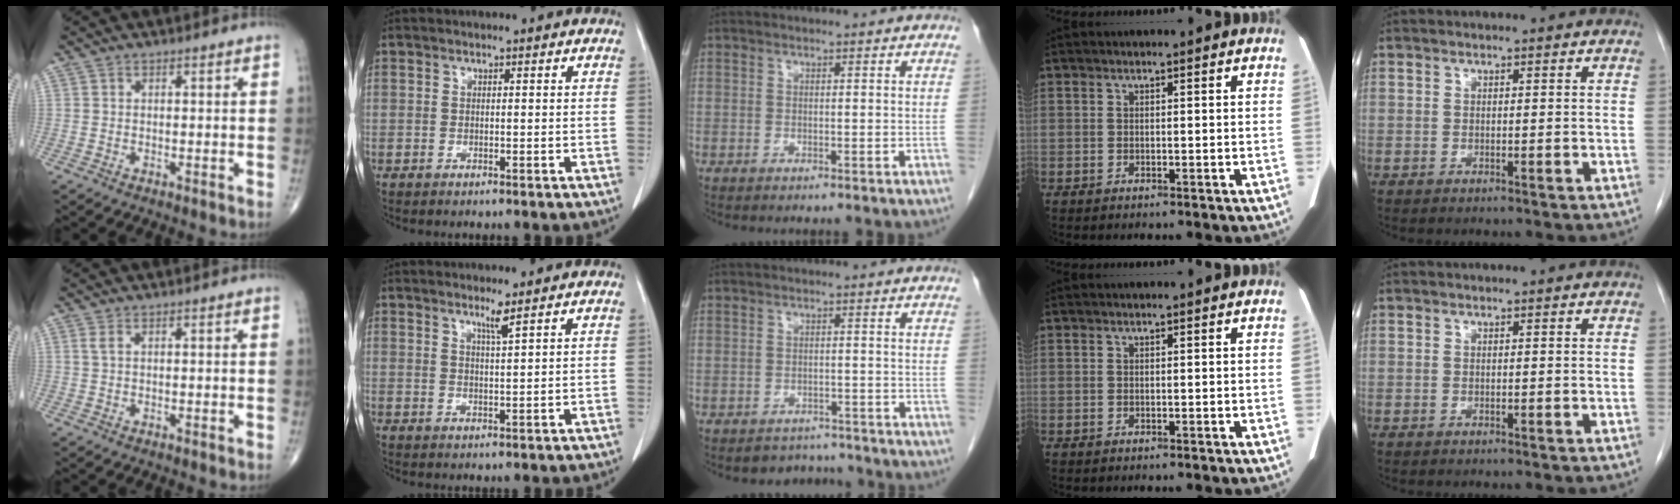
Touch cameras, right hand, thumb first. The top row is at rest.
{"thumb": {"total": 1.1, "force": [0.4, 0.4, 0.9], "torque": [-0.026, 0.009, 0.012]}, "index": {"total": 2.1, "force": [1.5, -0.6, 1.3], "torque": [-0.026, -0.010, 0.031]}, "middle": {"total": 3.7, "force": [-3.3, 1.4, -0.5], "torque": [0.009, 0.008, -0.048]}}